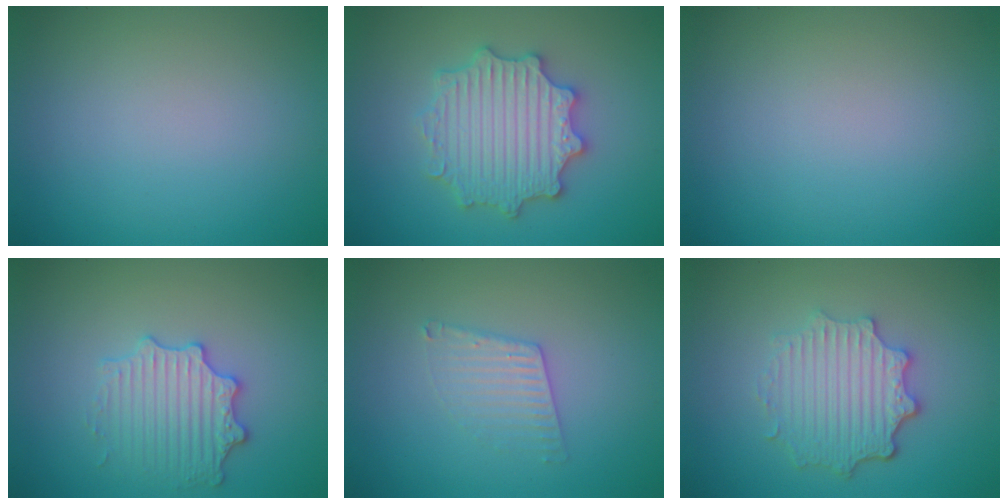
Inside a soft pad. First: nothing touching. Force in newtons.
{"total": 5.6, "press": 5.6, "slide": 1.0}
{"total": 0.0}
{"total": 3.1, "press": 3.0, "slide": 0.7}
{"total": 2.1, "press": 2.1, "slide": 0.3}
{"total": 4.7, "press": 3.7, "slide": 2.9}